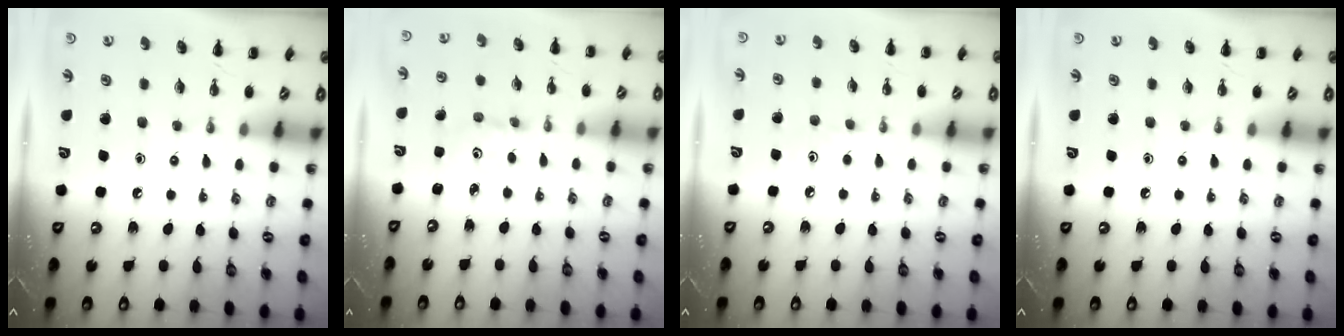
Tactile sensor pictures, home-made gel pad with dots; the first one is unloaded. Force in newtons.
{"total": 1.5, "press": 1.4, "slide": 0.5}
{"total": 2.2, "press": 2.1, "slide": 0.9}
{"total": 0.0}